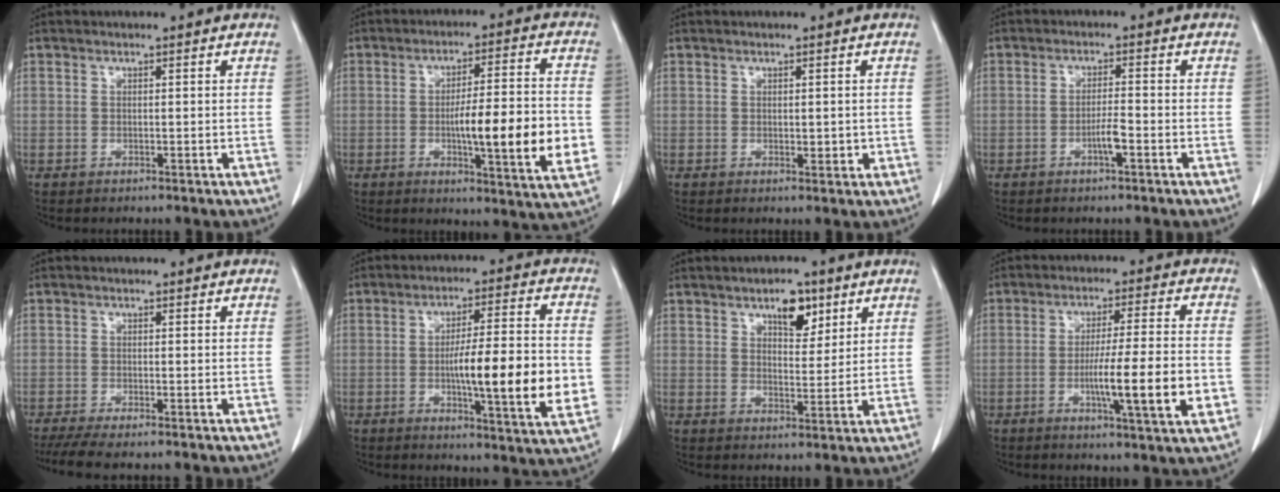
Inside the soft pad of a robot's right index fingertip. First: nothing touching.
{"total": 14.6, "force": [-2.5, 0.9, 14.4], "torque": [-0.213, -0.007, -0.039]}
{"total": 1.9, "force": [-0.1, 1.0, 1.6], "torque": [-0.021, -0.004, 0.004]}
{"total": 3.0, "force": [-1.3, 0.2, 2.7], "torque": [-0.050, 0.000, -0.025]}
{"total": 5.5, "force": [-4.5, 0.4, 3.2], "torque": [-0.048, -0.013, -0.073]}
{"total": 15.3, "force": [-2.2, 1.0, 15.1], "torque": [-0.228, -0.006, -0.036]}
{"total": 5.6, "force": [3.3, 2.5, 3.8], "torque": [-0.057, 0.001, 0.052]}
{"total": 12.3, "force": [-3.1, 0.1, 11.9], "torque": [-0.190, -0.010, -0.053]}